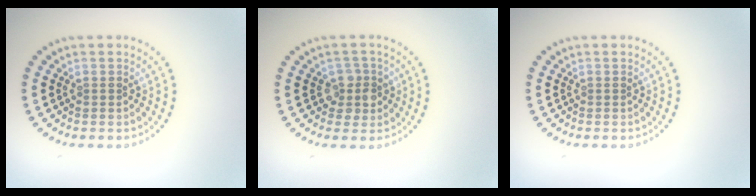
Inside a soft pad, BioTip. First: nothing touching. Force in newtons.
{"total": 2.3, "press": 2.1, "slide": 1.1}
{"total": 0.0}